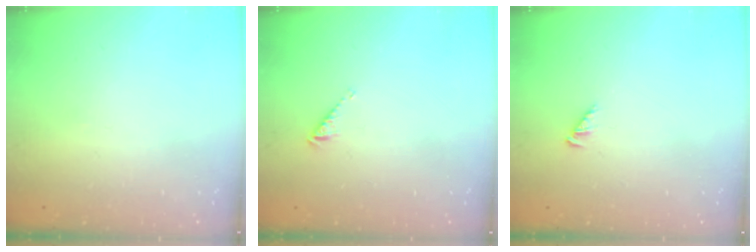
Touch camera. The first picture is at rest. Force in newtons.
{"total": 3.4, "press": 3.4, "slide": 0.6}
{"total": 2.4, "press": 2.4, "slide": 0.5}